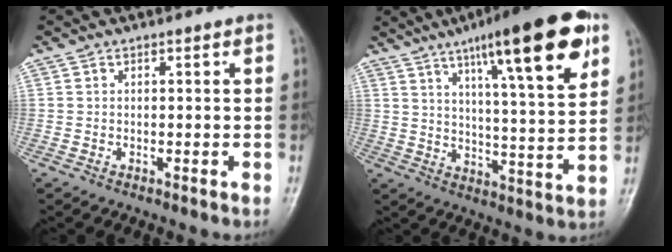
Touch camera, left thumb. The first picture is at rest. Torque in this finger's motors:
{"motor_torque": [0.66, 0.06, 2.07, -0.70, 0.44]}